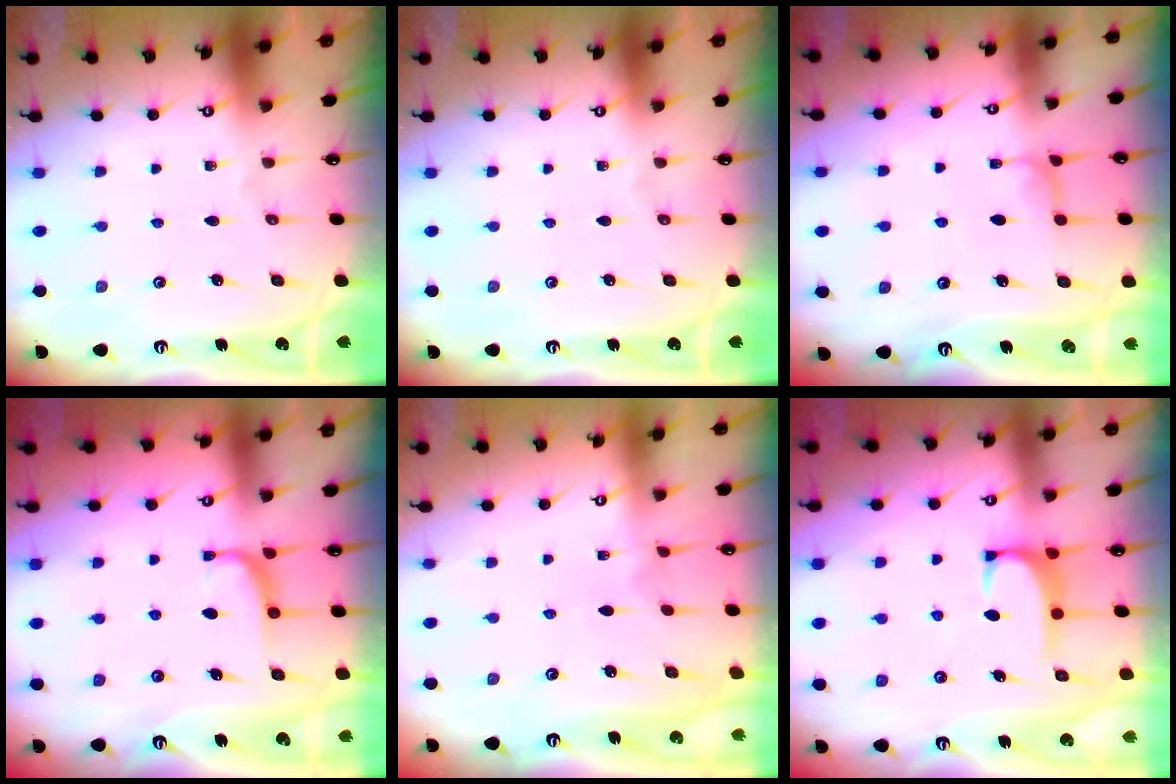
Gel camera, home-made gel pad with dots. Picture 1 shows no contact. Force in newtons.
{"total": 0.0}
{"total": 0.0}
{"total": 1.6, "press": 1.5, "slide": 0.5}
{"total": 4.0, "press": 4.0, "slide": 0.1}
{"total": 0.6, "press": 0.4, "slide": 0.5}